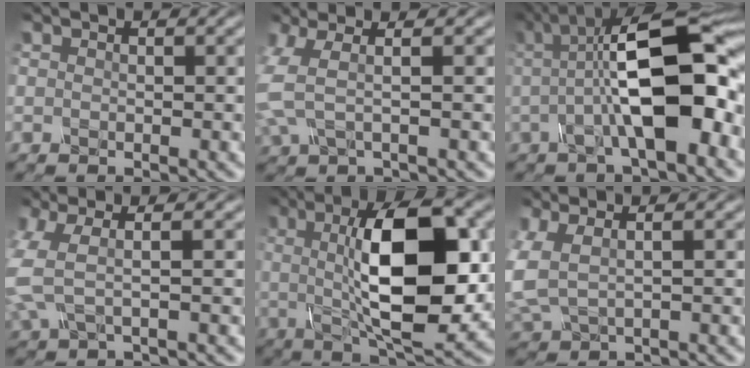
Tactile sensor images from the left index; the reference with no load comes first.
{"total": 3.1, "force": [0.6, 1.1, 2.9], "torque": [-0.075, -0.002, 0.009]}
{"total": 11.9, "force": [0.2, 4.1, 11.2], "torque": [-0.172, 0.012, -0.004]}
{"total": 3.5, "force": [0.6, 1.3, 3.2], "torque": [-0.086, -0.003, 0.010]}
{"total": 11.8, "force": [1.4, 3.8, 11.0], "torque": [-0.168, 0.004, 0.023]}
{"total": 4.1, "force": [1.1, 2.1, 3.3], "torque": [-0.089, 0.002, 0.032]}